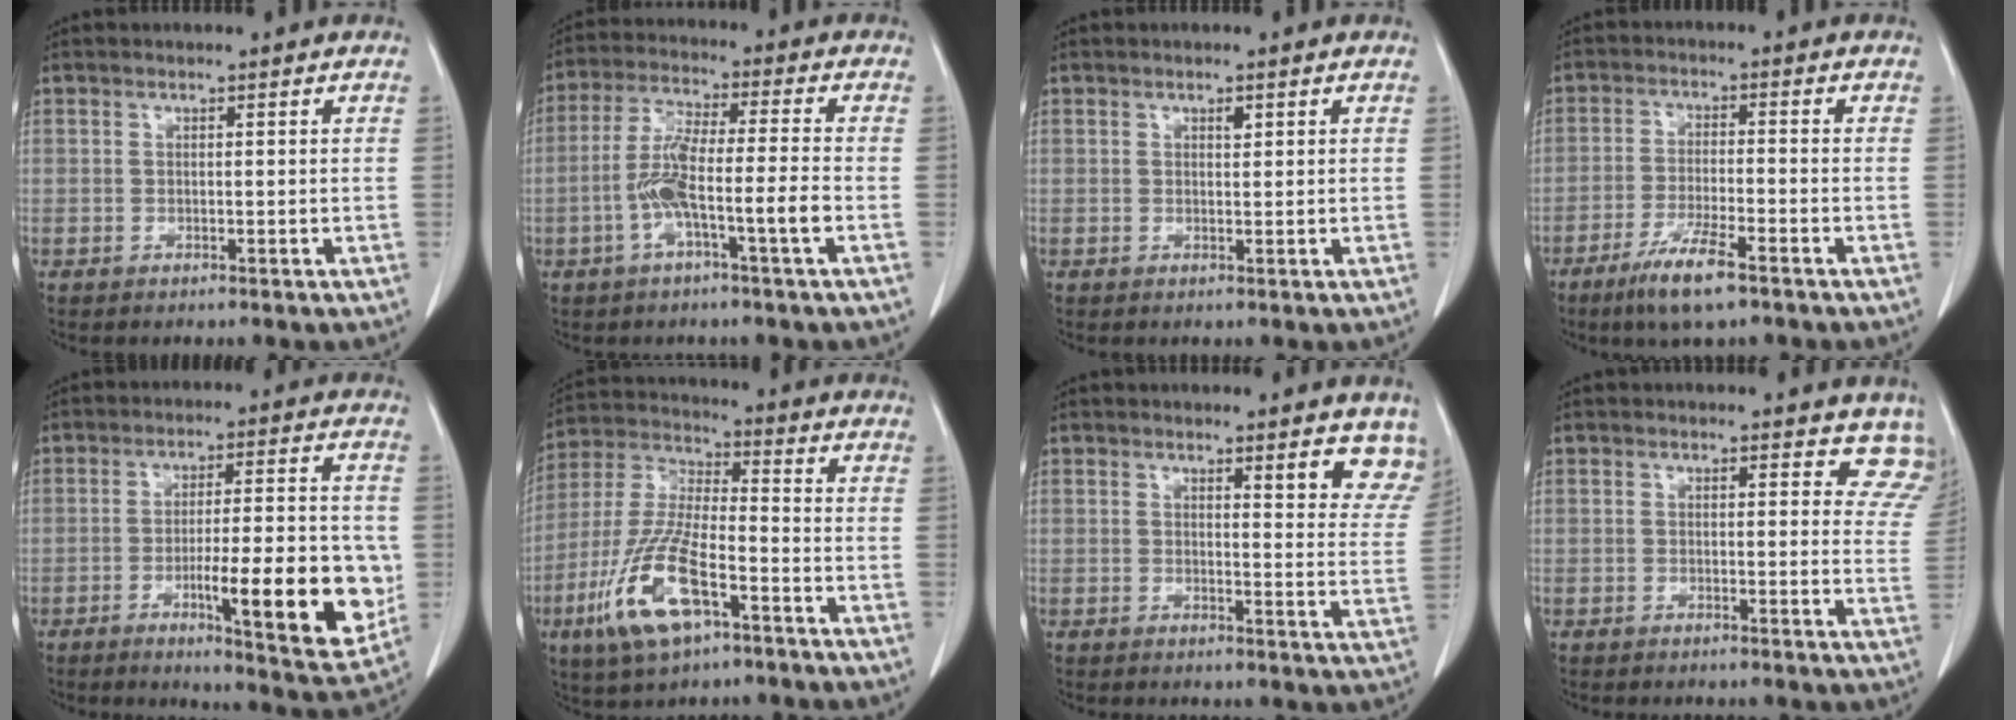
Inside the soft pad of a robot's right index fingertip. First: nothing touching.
{"total": 8.9, "force": [-2.9, 0.2, 8.4], "torque": [-0.167, 0.013, -0.055]}
{"total": 0.9, "force": [0.5, 0.4, 0.7], "torque": [-0.011, -0.002, 0.007]}
{"total": 7.5, "force": [-5.0, 0.6, 5.6], "torque": [-0.112, -0.015, -0.089]}
{"total": 15.6, "force": [-3.8, 2.7, 14.9], "torque": [-0.198, -0.004, -0.045]}
{"total": 14.3, "force": [-6.6, 4.1, 12.0], "torque": [-0.262, -0.011, -0.123]}
{"total": 7.8, "force": [6.6, 1.6, 3.8], "torque": [-0.026, -0.027, 0.054]}
{"total": 7.1, "force": [6.4, 2.8, 1.3], "torque": [0.026, -0.019, 0.039]}